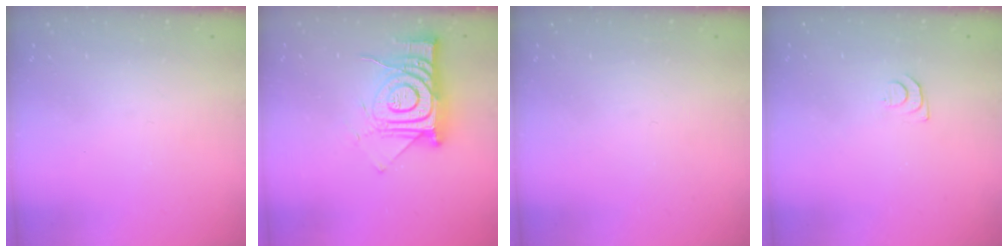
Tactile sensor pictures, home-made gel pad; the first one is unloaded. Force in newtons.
{"total": 14.7, "press": 14.6, "slide": 1.2}
{"total": 0.0}
{"total": 4.0, "press": 4.0, "slide": 0.6}